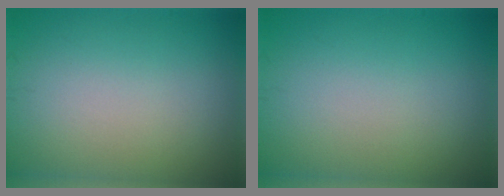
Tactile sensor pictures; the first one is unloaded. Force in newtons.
{"total": 0.0}